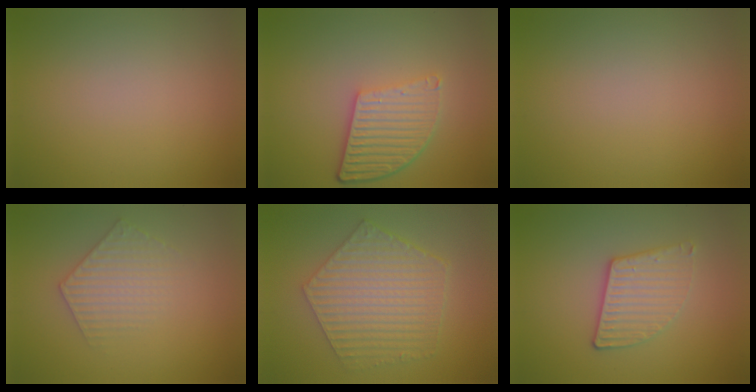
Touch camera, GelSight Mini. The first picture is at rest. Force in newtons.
{"total": 5.4, "press": 3.9, "slide": 3.8}
{"total": 0.0}
{"total": 2.9, "press": 2.9, "slide": 0.5}
{"total": 6.2, "press": 4.8, "slide": 4.0}
{"total": 3.3, "press": 3.0, "slide": 1.3}